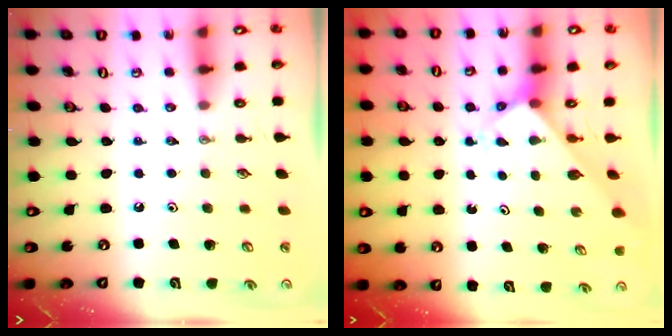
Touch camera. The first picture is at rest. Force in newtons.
{"total": 2.9, "press": 2.9, "slide": 0.1}